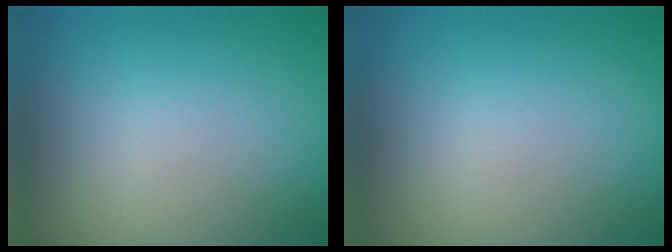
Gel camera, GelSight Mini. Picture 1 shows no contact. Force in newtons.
{"total": 0.0}